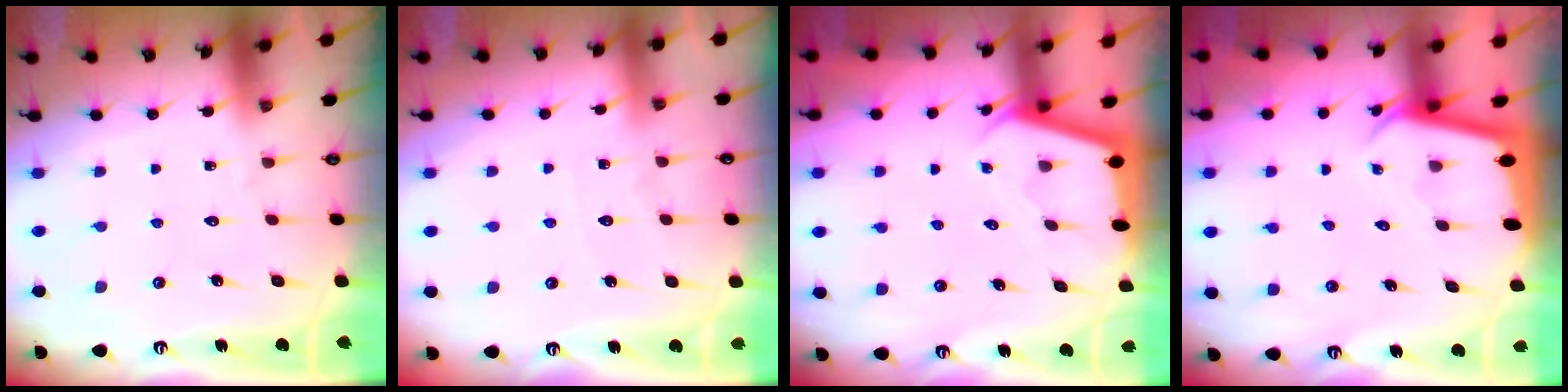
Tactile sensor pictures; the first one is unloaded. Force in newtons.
{"total": 3.2, "press": 3.2, "slide": 0.4}
{"total": 2.6, "press": 2.6, "slide": 0.2}
{"total": 2.0, "press": 2.0, "slide": 0.0}